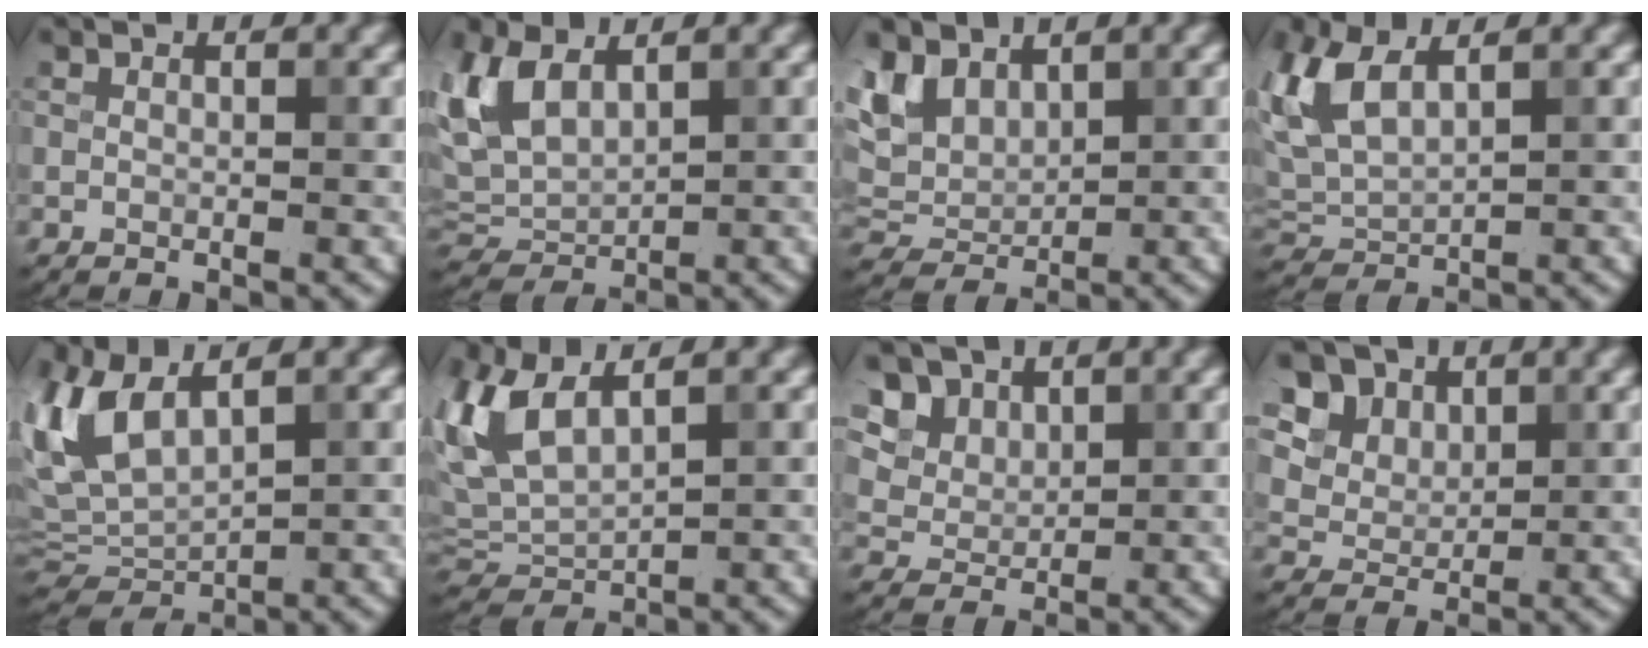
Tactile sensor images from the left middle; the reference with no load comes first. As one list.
[{"total": 5.2, "force": [1.9, 3.3, 3.6], "torque": [-0.088, 0.004, 0.036]}, {"total": 5.2, "force": [2.7, 3.4, 2.8], "torque": [-0.070, 0.002, 0.051]}, {"total": 5.3, "force": [1.9, 2.8, 4.1], "torque": [-0.108, 0.011, 0.038]}, {"total": 6.8, "force": [2.8, 3.3, 5.2], "torque": [-0.128, 0.007, 0.055]}, {"total": 6.2, "force": [2.5, 3.0, 4.8], "torque": [-0.121, 0.010, 0.049]}, {"total": 7.2, "force": [4.2, 5.0, 3.1], "torque": [-0.081, 0.003, 0.076]}, {"total": 8.0, "force": [4.7, 5.6, 3.2], "torque": [-0.082, 0.002, 0.083]}]